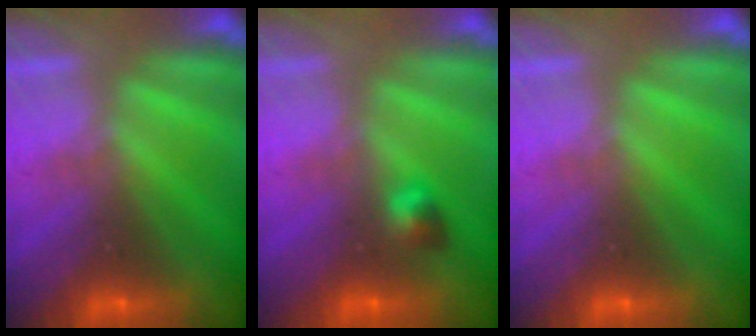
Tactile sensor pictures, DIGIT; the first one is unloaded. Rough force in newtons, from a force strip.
{"total": 2.7}
{"total": 0.0}